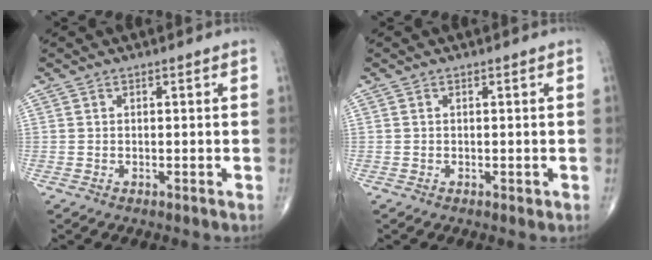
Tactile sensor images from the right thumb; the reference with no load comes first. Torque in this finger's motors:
{"motor_torque": [0.04, 0.16, -0.10, -0.03, 0.02]}